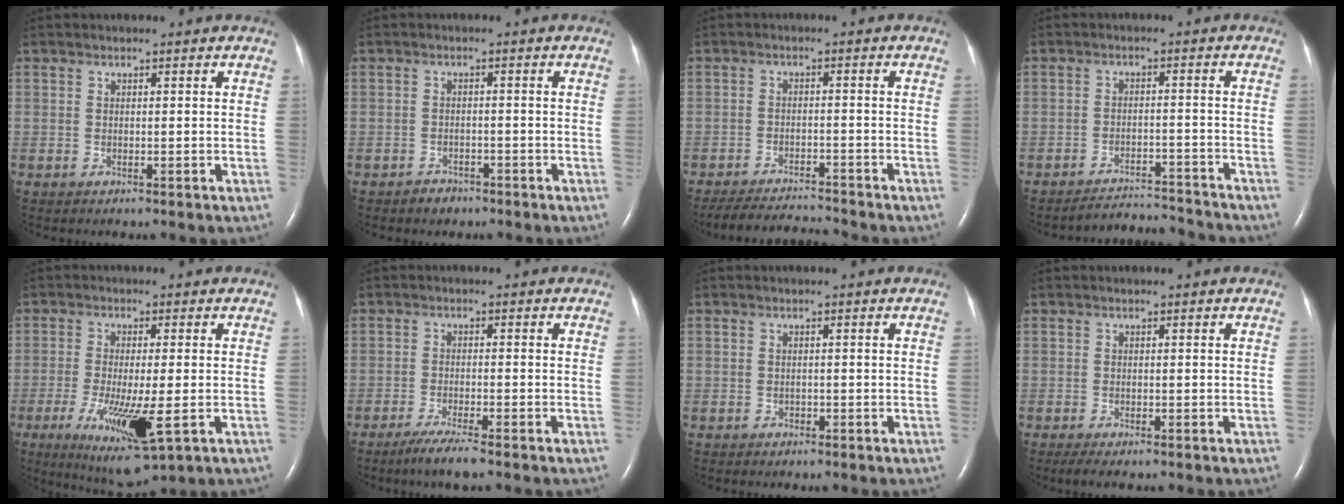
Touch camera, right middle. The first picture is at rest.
{"total": 2.0, "force": [-1.6, 1.2, 0.3], "torque": [-0.012, 0.003, -0.024]}
{"total": 7.1, "force": [-7.0, -0.2, 1.1], "torque": [-0.021, -0.005, -0.119]}
{"total": 7.0, "force": [-6.9, -0.3, -0.5], "torque": [0.004, 0.004, -0.109]}
{"total": 11.2, "force": [-3.9, 2.0, 10.3], "torque": [-0.188, -0.034, -0.056]}
{"total": 4.5, "force": [-3.4, -0.2, 3.0], "torque": [-0.063, -0.014, -0.063]}
{"total": 0.5, "force": [-0.4, 0.4, 0.0], "torque": [-0.004, 0.002, -0.007]}
{"total": 2.6, "force": [-2.0, 0.5, 1.7], "torque": [-0.029, -0.009, -0.029]}